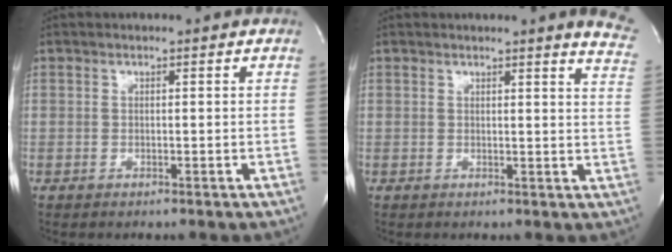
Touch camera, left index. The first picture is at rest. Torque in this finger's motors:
{"motor_torque": [0.21, -0.23, 0.28, 0.01]}